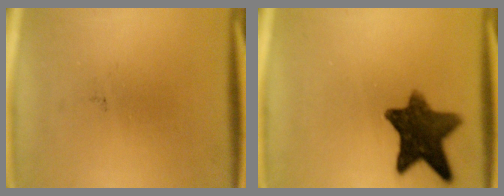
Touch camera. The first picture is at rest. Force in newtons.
{"total": 10.8}